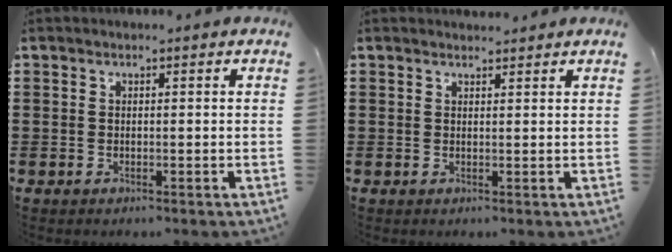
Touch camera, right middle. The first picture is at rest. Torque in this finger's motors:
{"motor_torque": [0.08, -0.12, -0.02, 0.01]}